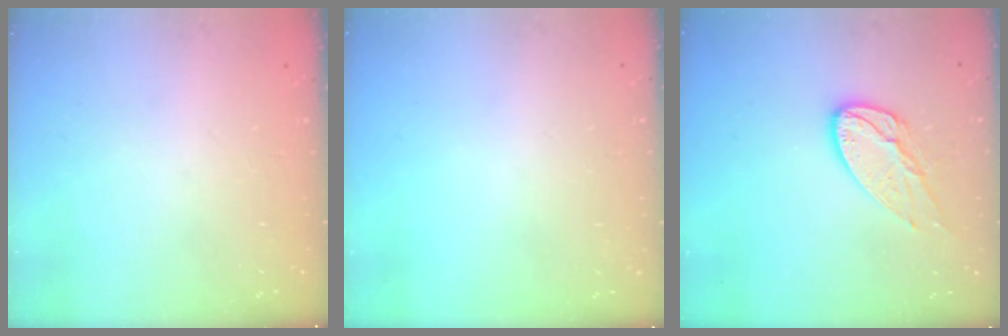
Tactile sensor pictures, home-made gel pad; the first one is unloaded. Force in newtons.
{"total": 0.0}
{"total": 11.3, "press": 11.3, "slide": 0.8}